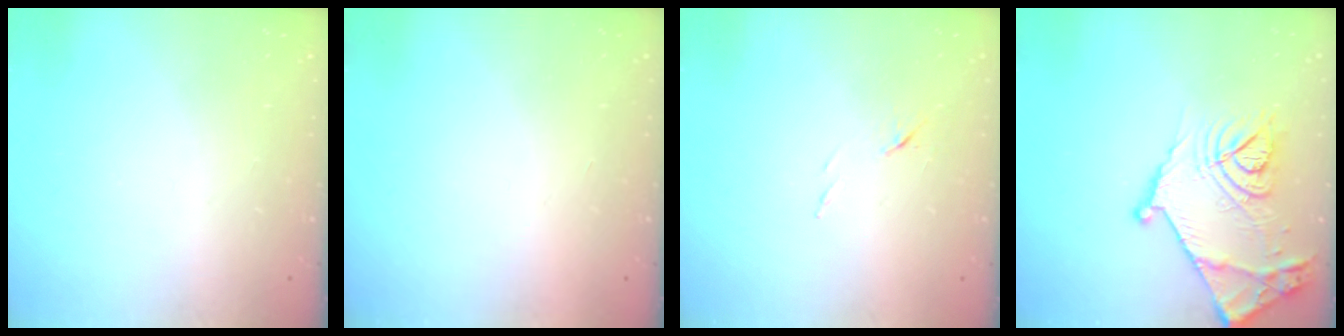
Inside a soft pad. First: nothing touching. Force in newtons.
{"total": 1.5, "press": 1.5, "slide": 0.1}
{"total": 6.1, "press": 6.0, "slide": 0.7}
{"total": 19.0, "press": 19.0, "slide": 0.7}